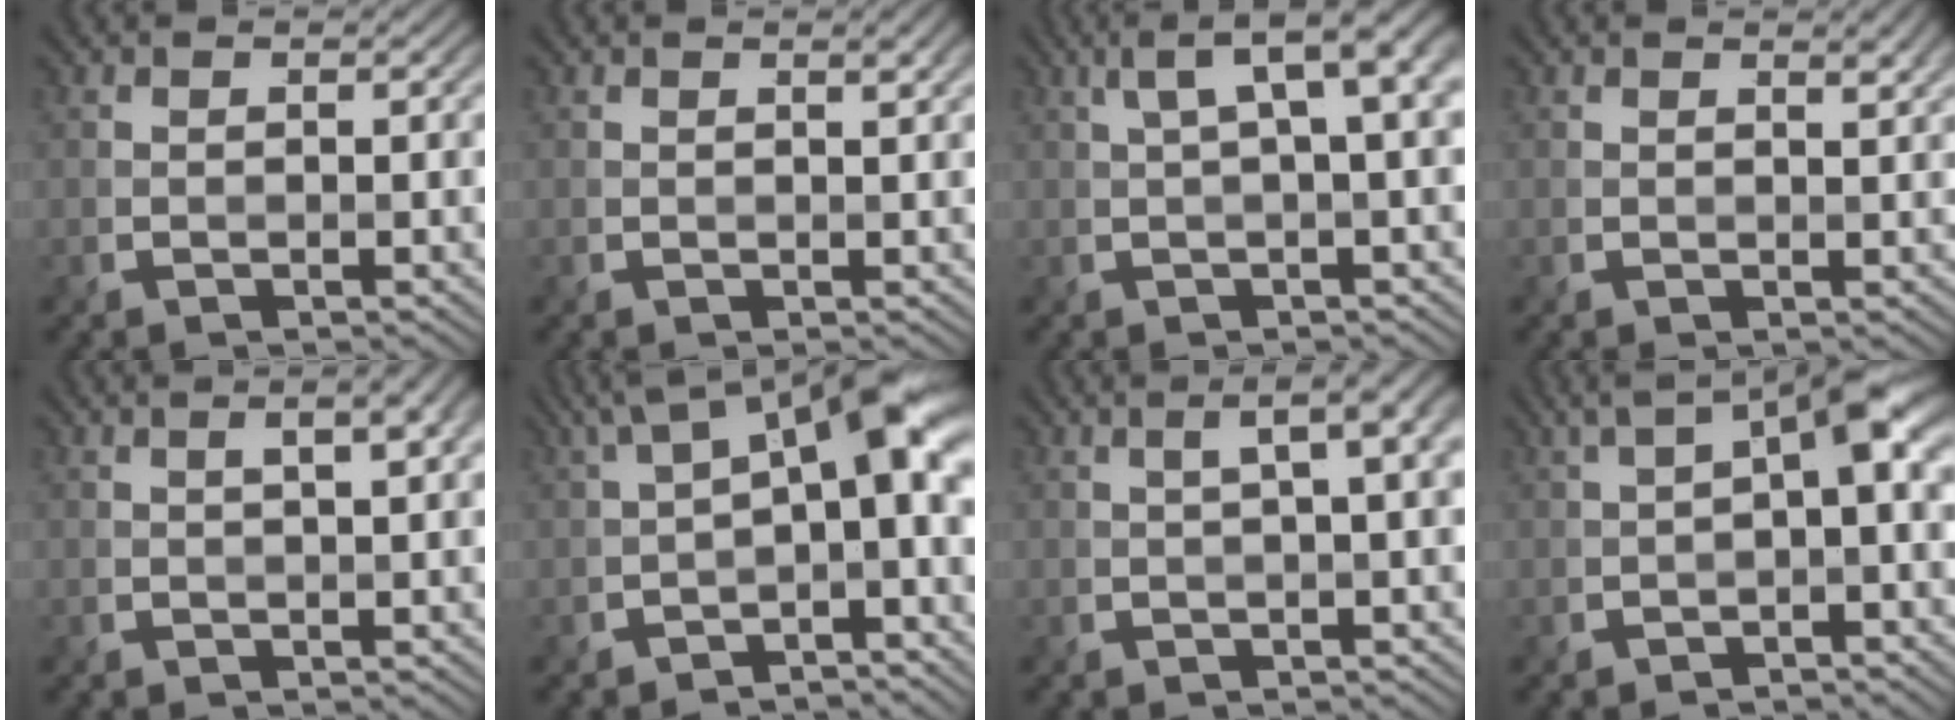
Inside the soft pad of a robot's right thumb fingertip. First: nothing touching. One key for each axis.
{"total": 1.2, "fx": 0.8, "fy": 0.1, "fz": 0.9, "tx": -0.016, "ty": 0.001, "tz": 0.012}
{"total": 6.9, "fx": 2.2, "fy": 1.7, "fz": 6.4, "tx": -0.084, "ty": 0.031, "tz": 0.035}
{"total": 1.5, "fx": 1.1, "fy": 0.3, "fz": 1.0, "tx": -0.017, "ty": -0.003, "tz": 0.018}
{"total": 3.2, "fx": 1.2, "fy": 0.8, "fz": 2.9, "tx": -0.039, "ty": 0.008, "tz": 0.014}
{"total": 10.2, "fx": 0.8, "fy": 4.0, "fz": 9.3, "tx": -0.144, "ty": 0.010, "tz": 0.006}
{"total": 4.9, "fx": 1.2, "fy": 1.2, "fz": 4.6, "tx": -0.061, "ty": 0.022, "tz": 0.017}
{"total": 5.7, "fx": 0.7, "fy": 1.5, "fz": 5.4, "tx": -0.084, "ty": 0.012, "tz": 0.007}